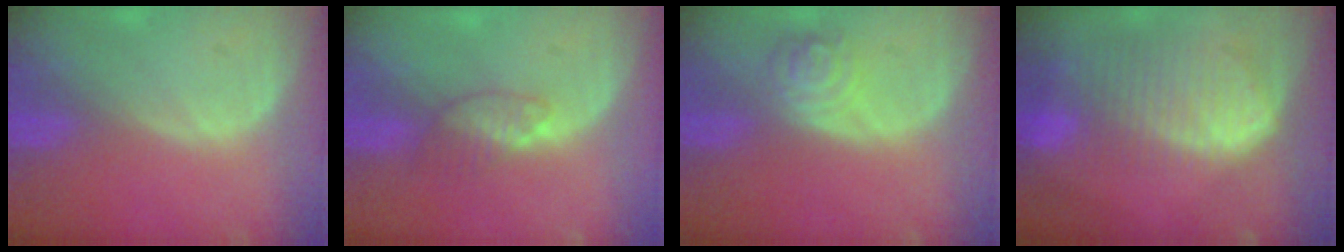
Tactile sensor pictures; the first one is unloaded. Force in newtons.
{"total": 3.4, "press": 3.2, "slide": 1.1}
{"total": 4.7, "press": 4.2, "slide": 2.1}
{"total": 10.5, "press": 9.1, "slide": 5.3}